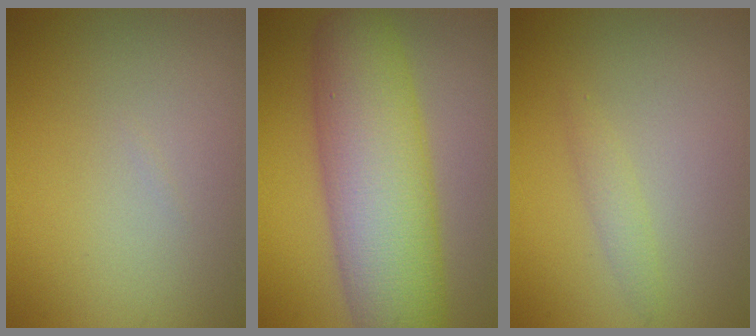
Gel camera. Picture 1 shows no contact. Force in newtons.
{"total": 10.7, "press": 10.7, "slide": 0.4}
{"total": 1.1, "press": 1.1, "slide": 0.0}